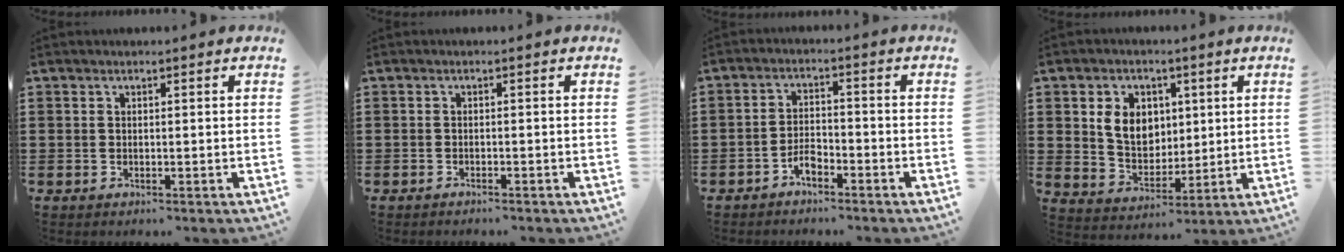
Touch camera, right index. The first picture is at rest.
{"total": 0.7, "force": [-0.7, 0.1, -0.1], "torque": [-0.002, 0.002, -0.014]}
{"total": 3.1, "force": [-2.3, 1.0, 1.7], "torque": [-0.044, 0.002, -0.048]}
{"total": 7.2, "force": [1.8, 5.8, 3.9], "torque": [-0.081, 0.012, 0.030]}